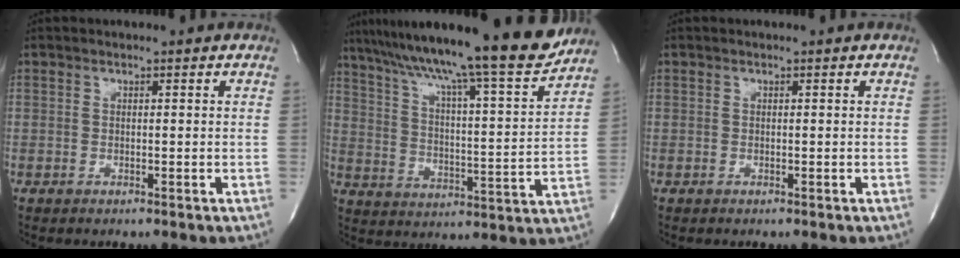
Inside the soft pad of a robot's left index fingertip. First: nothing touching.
{"total": 23.2, "force": [19.3, 0.2, 12.8], "torque": [-0.213, -0.019, 0.286]}
{"total": 0.0}